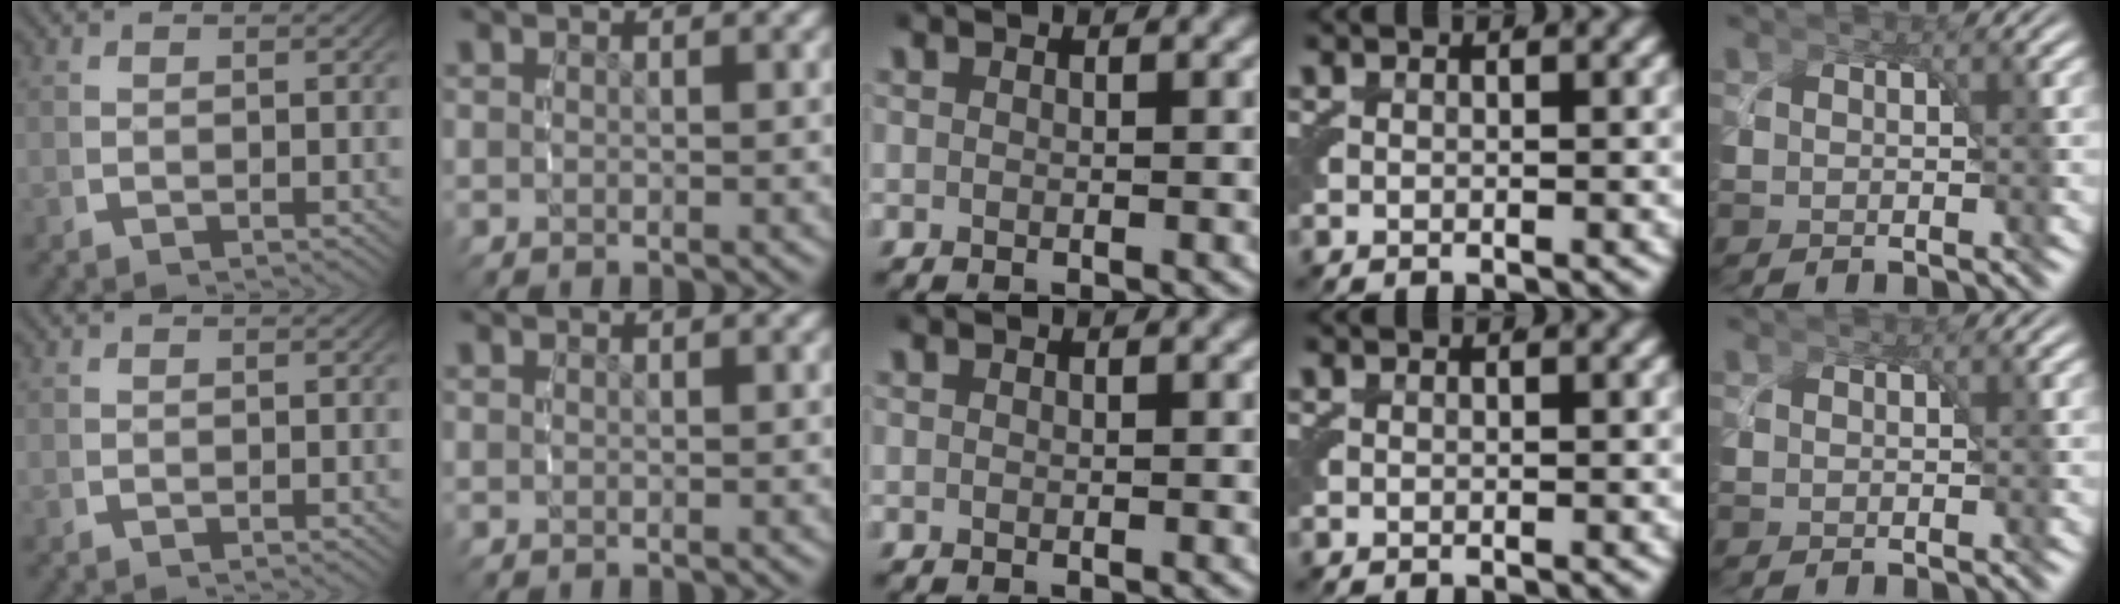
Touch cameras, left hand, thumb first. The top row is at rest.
{}